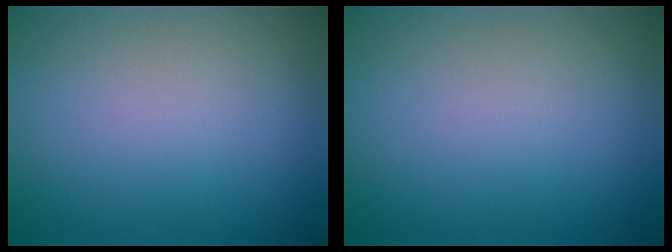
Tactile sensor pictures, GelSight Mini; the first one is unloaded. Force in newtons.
{"total": 0.0}